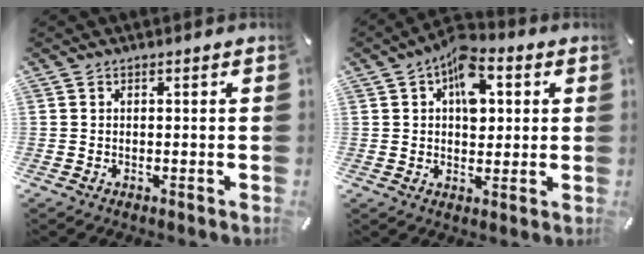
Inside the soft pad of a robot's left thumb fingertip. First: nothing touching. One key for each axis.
{"total": 10.2, "fx": 3.1, "fy": 6.6, "fz": 7.1, "tx": -0.084, "ty": -0.009, "tz": 0.052}